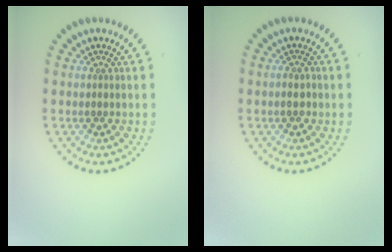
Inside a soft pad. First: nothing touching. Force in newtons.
{"total": 1.1, "press": 1.1, "slide": 0.3}